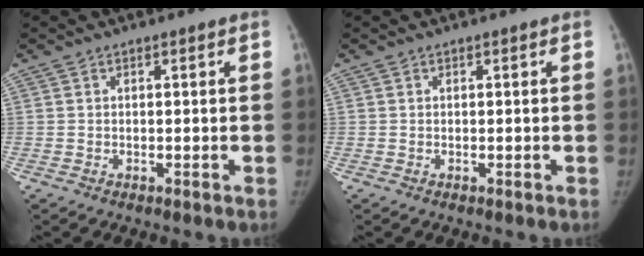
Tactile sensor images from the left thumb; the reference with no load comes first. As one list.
[{"total": 0.0}]